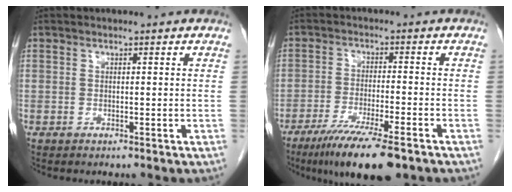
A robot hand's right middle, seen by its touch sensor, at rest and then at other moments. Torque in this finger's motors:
{"motor_torque": [0.81, -0.73, 0.21, 0.06]}